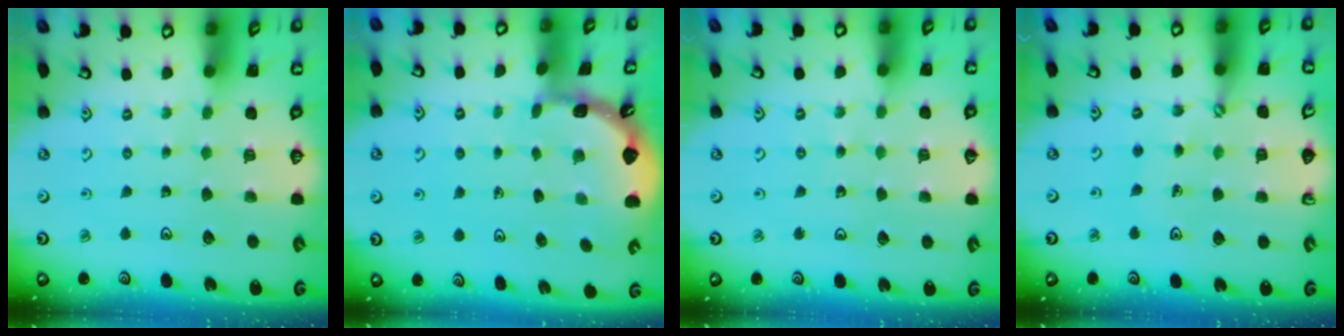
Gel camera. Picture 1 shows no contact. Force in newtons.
{"total": 1.8, "press": 1.8, "slide": 0.2}
{"total": 2.6, "press": 2.6, "slide": 0.2}
{"total": 4.8, "press": 4.5, "slide": 1.5}